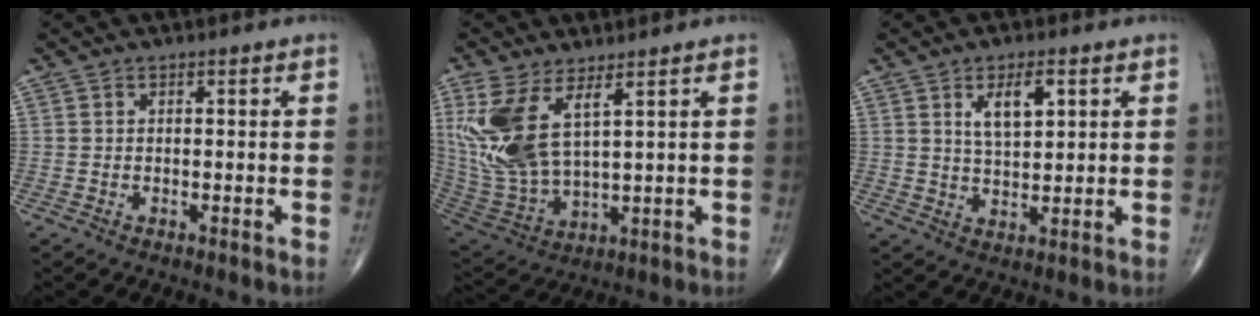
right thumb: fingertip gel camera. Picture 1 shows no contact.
{"total": 14.7, "force": [5.7, 6.1, 12.0], "torque": [-0.267, -0.026, 0.131]}
{"total": 6.8, "force": [2.7, 3.0, 5.5], "torque": [-0.087, -0.013, 0.051]}